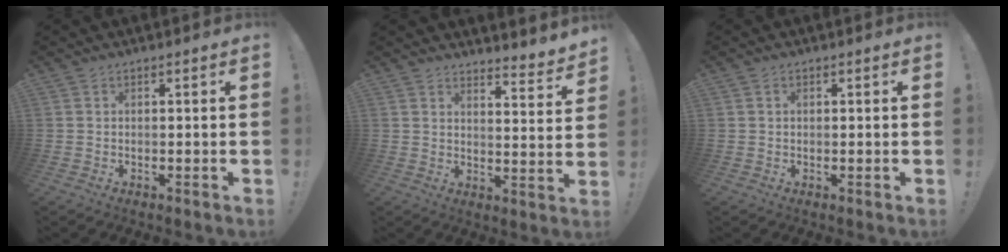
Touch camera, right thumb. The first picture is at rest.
{"total": 4.9, "force": [4.4, 0.3, 2.2], "torque": [-0.021, -0.051, 0.072]}
{"total": 0.7, "force": [0.2, 0.6, 0.2], "torque": [-0.006, 0.004, 0.003]}